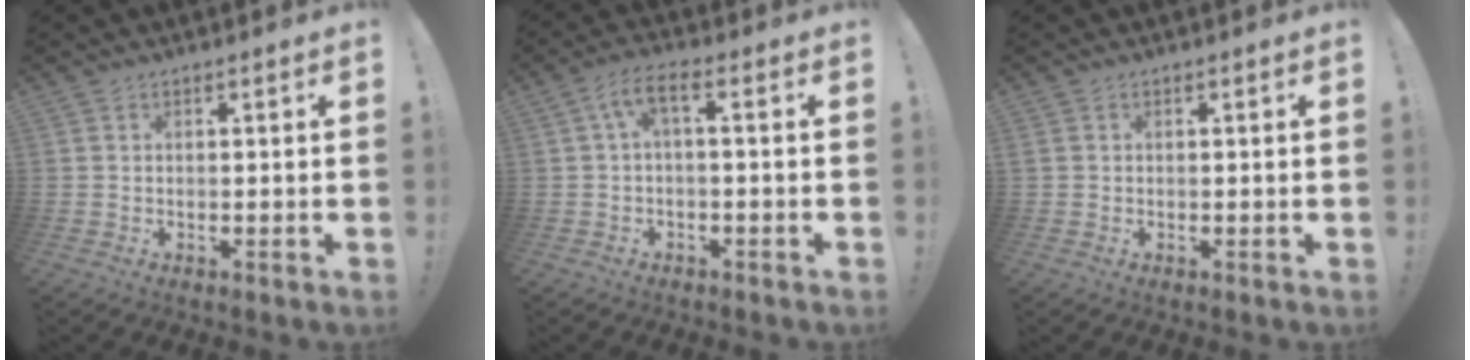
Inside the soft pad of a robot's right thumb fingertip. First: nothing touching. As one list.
[{"total": 5.4, "force": [0.0, 1.3, 5.3], "torque": [-0.104, -0.002, -0.001]}, {"total": 0.8, "force": [0.0, 0.7, 0.2], "torque": [-0.005, 0.003, 0.001]}]